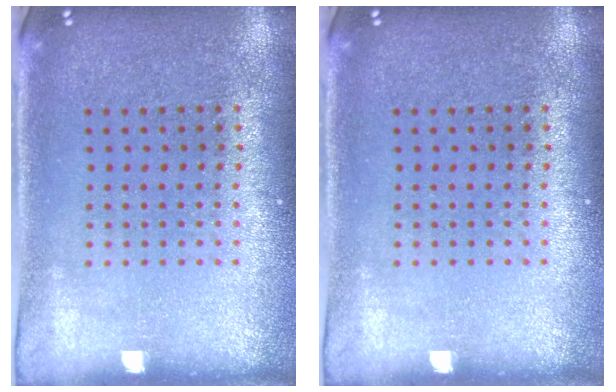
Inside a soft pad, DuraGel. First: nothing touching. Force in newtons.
{"total": 0.0}